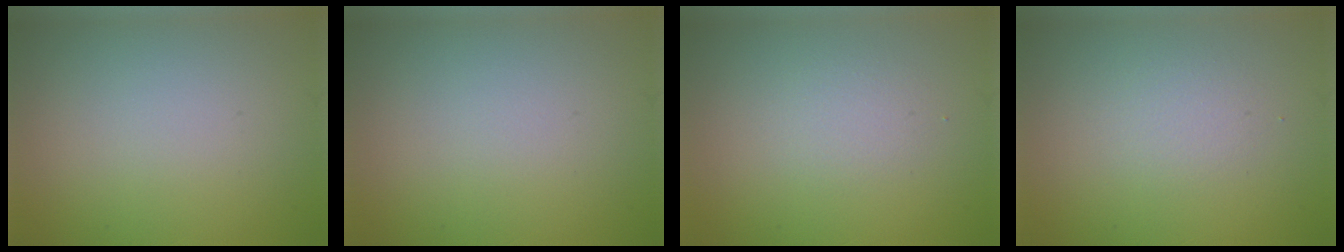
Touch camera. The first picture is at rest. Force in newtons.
{"total": 0.0}
{"total": 1.3, "press": 1.3, "slide": 0.0}
{"total": 1.4, "press": 1.3, "slide": 0.1}